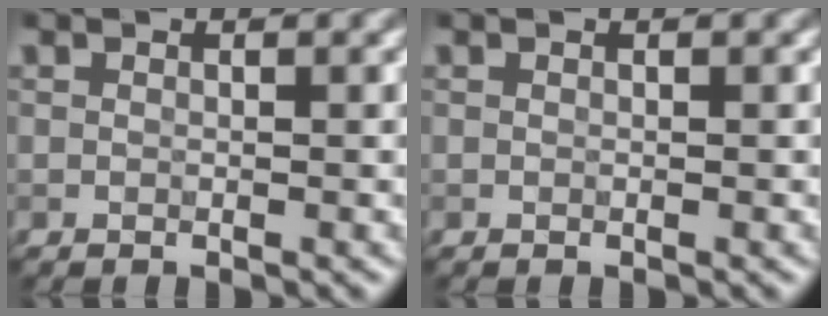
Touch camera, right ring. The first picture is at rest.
{"total": 0.0}